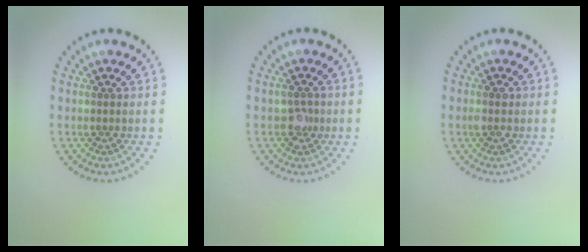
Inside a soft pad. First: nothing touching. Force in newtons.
{"total": 1.4, "press": 1.4, "slide": 0.1}
{"total": 1.1, "press": 1.1, "slide": 0.0}